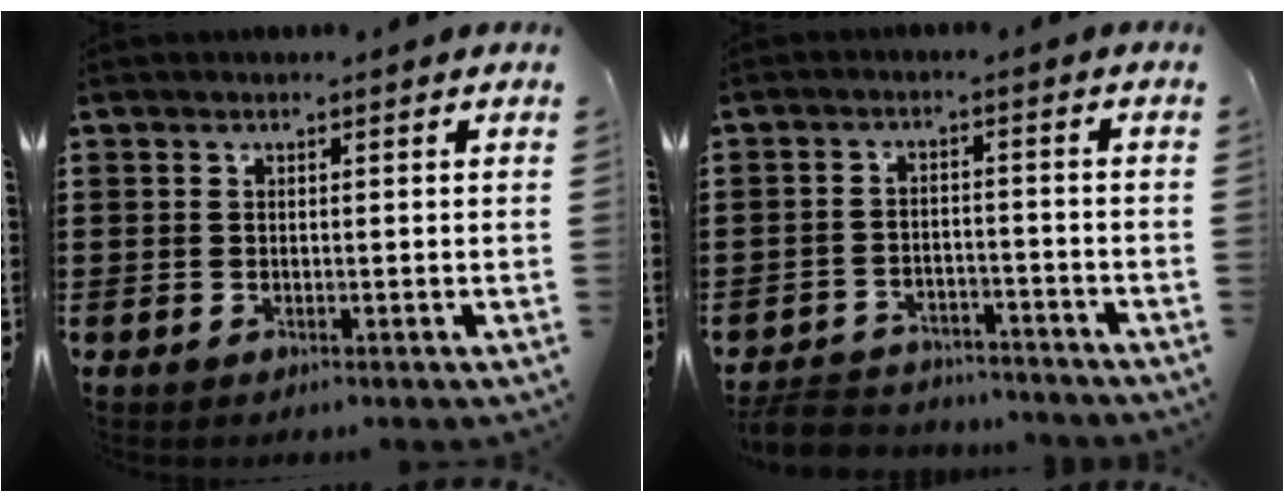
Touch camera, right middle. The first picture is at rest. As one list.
[{"total": 4.9, "force": [-4.8, 0.8, 0.6], "torque": [-0.021, 0.002, -0.099]}]